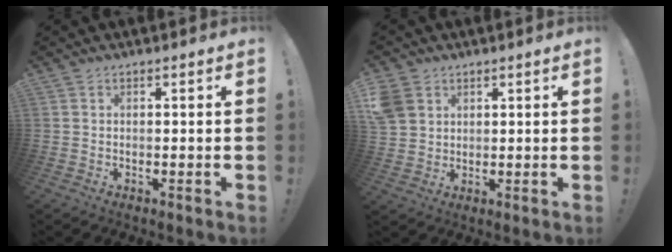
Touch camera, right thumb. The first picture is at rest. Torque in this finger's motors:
{"motor_torque": [0.92, 1.12, 0.56, 0.20, 0.00]}